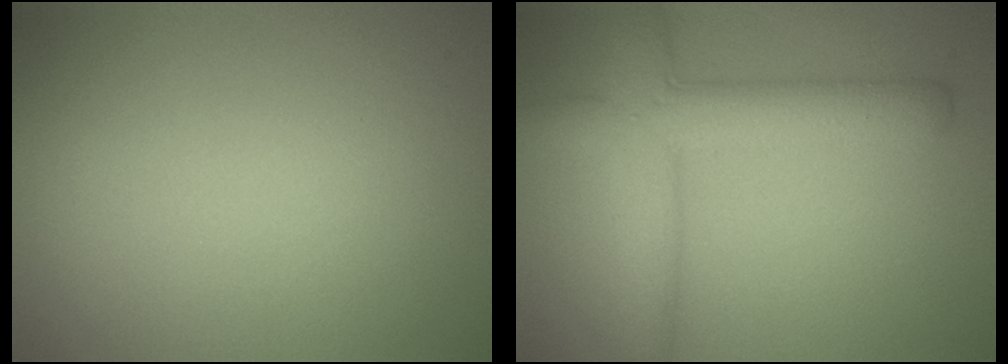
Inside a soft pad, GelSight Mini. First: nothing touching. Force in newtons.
{"total": 5.5, "press": 5.5, "slide": 0.2}